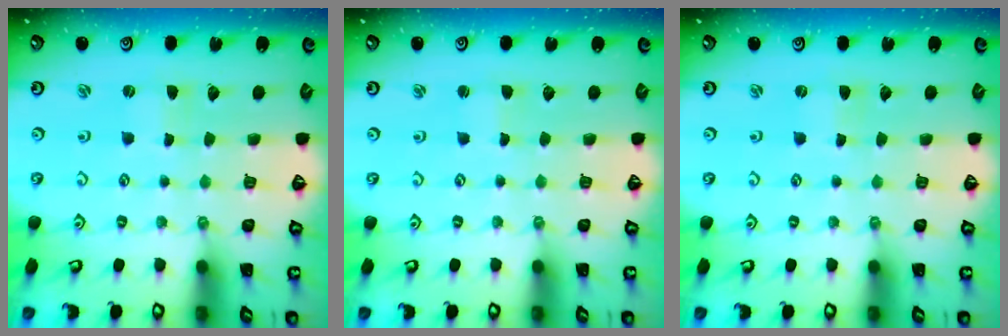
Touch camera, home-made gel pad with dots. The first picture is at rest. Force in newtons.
{"total": 0.6, "press": 0.6, "slide": 0.0}
{"total": 0.0}